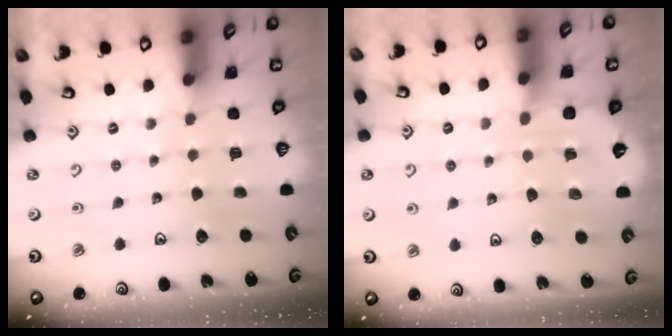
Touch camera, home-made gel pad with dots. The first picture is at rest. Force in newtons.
{"total": 4.9, "press": 4.9, "slide": 0.5}